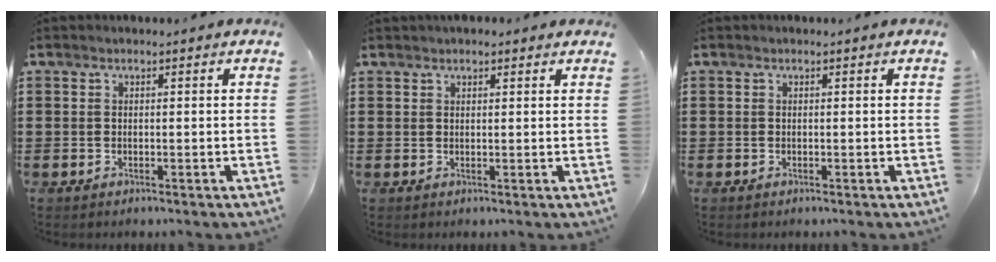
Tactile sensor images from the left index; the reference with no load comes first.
{"total": 1.3, "force": [1.2, 0.4, 0.5], "torque": [-0.011, 0.003, 0.022]}
{"total": 0.0}